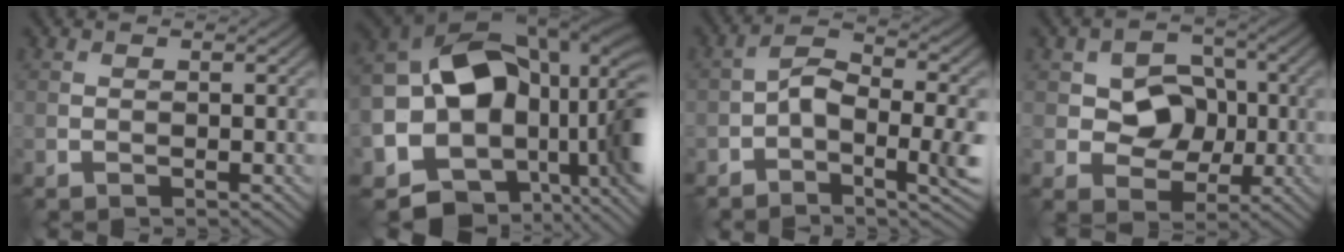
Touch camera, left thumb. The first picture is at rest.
{"total": 18.7, "force": [-2.2, 12.6, 13.7], "torque": [-0.256, -0.036, -0.007]}
{"total": 6.4, "force": [-1.7, 2.8, 5.5], "torque": [-0.093, 0.006, -0.038]}
{"total": 6.6, "force": [0.1, 5.4, 3.8], "torque": [-0.069, 0.000, -0.009]}